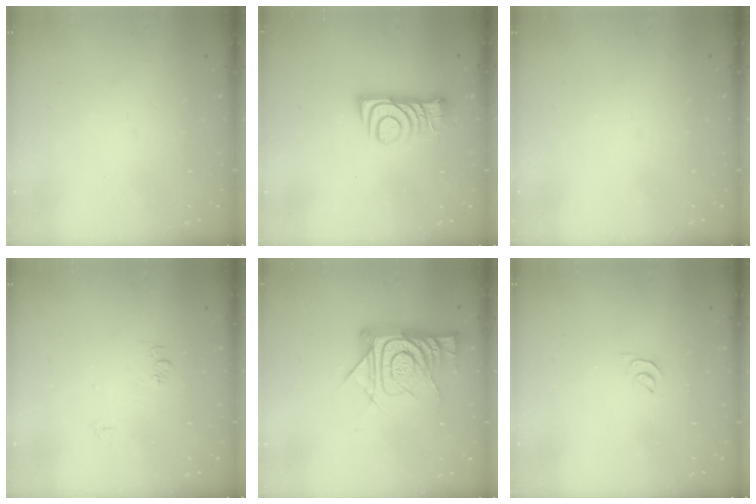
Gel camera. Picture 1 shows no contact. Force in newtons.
{"total": 8.8, "press": 8.8, "slide": 0.8}
{"total": 0.0}
{"total": 7.4, "press": 7.3, "slide": 0.8}
{"total": 14.5, "press": 14.4, "slide": 1.4}
{"total": 3.3, "press": 3.2, "slide": 0.5}